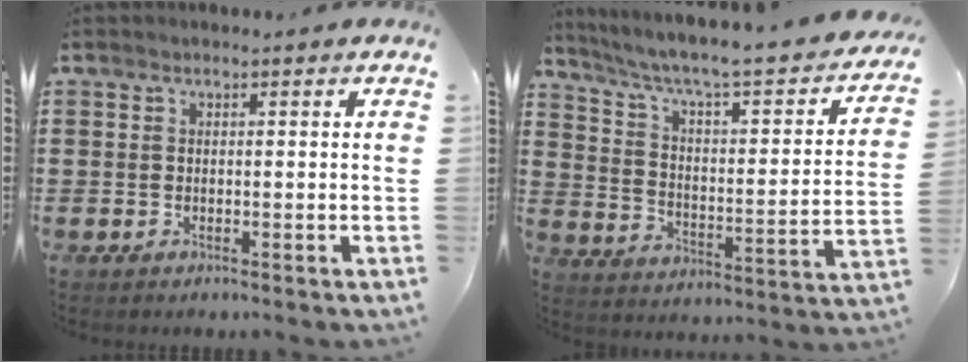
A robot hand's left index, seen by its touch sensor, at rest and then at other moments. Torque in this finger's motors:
{"motor_torque": [1.92, -0.21, 0.42, 0.21]}